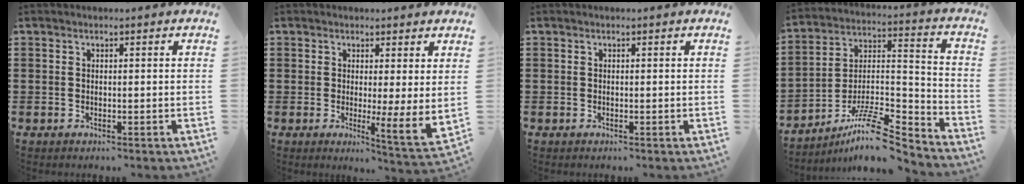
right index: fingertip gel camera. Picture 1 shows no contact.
{"total": 4.5, "force": [1.6, 0.6, 4.1], "torque": [-0.062, -0.032, 0.029]}
{"total": 0.0}
{"total": 11.3, "force": [-8.9, 2.6, 6.5], "torque": [-0.109, 0.022, -0.168]}